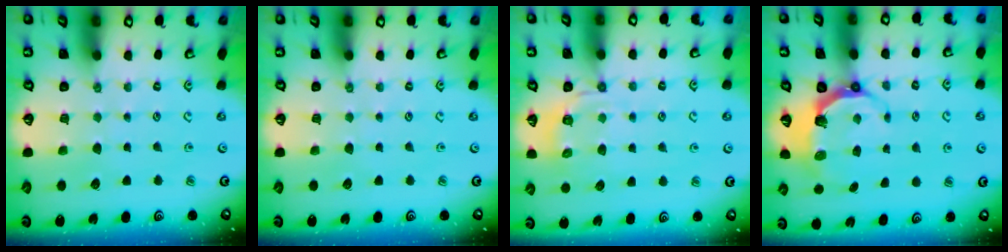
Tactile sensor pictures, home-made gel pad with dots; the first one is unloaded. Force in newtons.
{"total": 0.0}
{"total": 6.3, "press": 6.0, "slide": 1.9}
{"total": 5.5, "press": 4.0, "slide": 3.7}